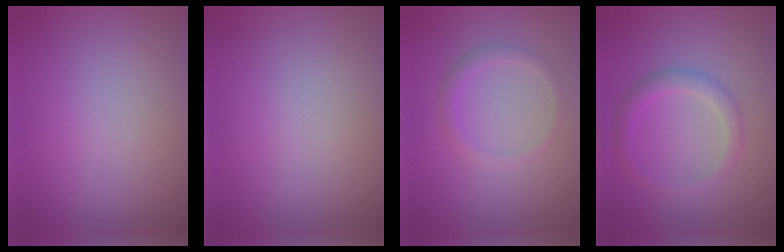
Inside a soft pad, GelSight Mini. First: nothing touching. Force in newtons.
{"total": 0.0}
{"total": 1.4, "press": 1.4, "slide": 0.2}
{"total": 2.1, "press": 2.1, "slide": 0.0}